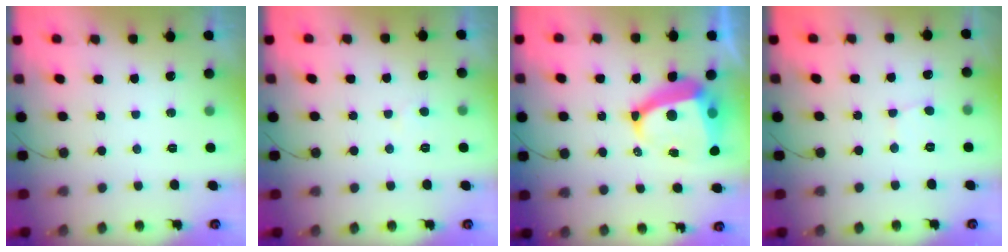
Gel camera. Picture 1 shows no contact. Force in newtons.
{"total": 2.0, "press": 2.0, "slide": 0.2}
{"total": 13.1, "press": 13.0, "slide": 1.7}
{"total": 2.2, "press": 2.2, "slide": 0.2}